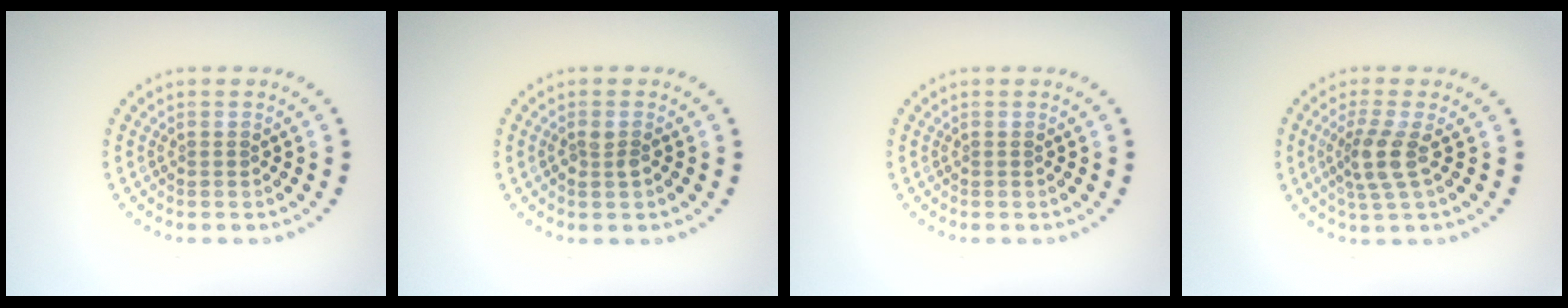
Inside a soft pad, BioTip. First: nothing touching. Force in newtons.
{"total": 0.9, "press": 0.9, "slide": 0.3}
{"total": 0.0}
{"total": 3.0, "press": 2.3, "slide": 1.9}